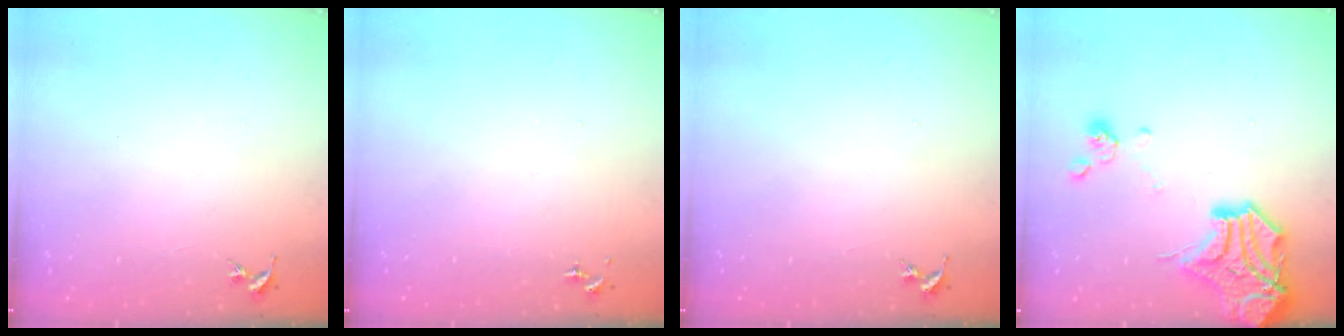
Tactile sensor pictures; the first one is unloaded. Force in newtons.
{"total": 0.0}
{"total": 0.0}
{"total": 19.9, "press": 19.8, "slide": 2.6}